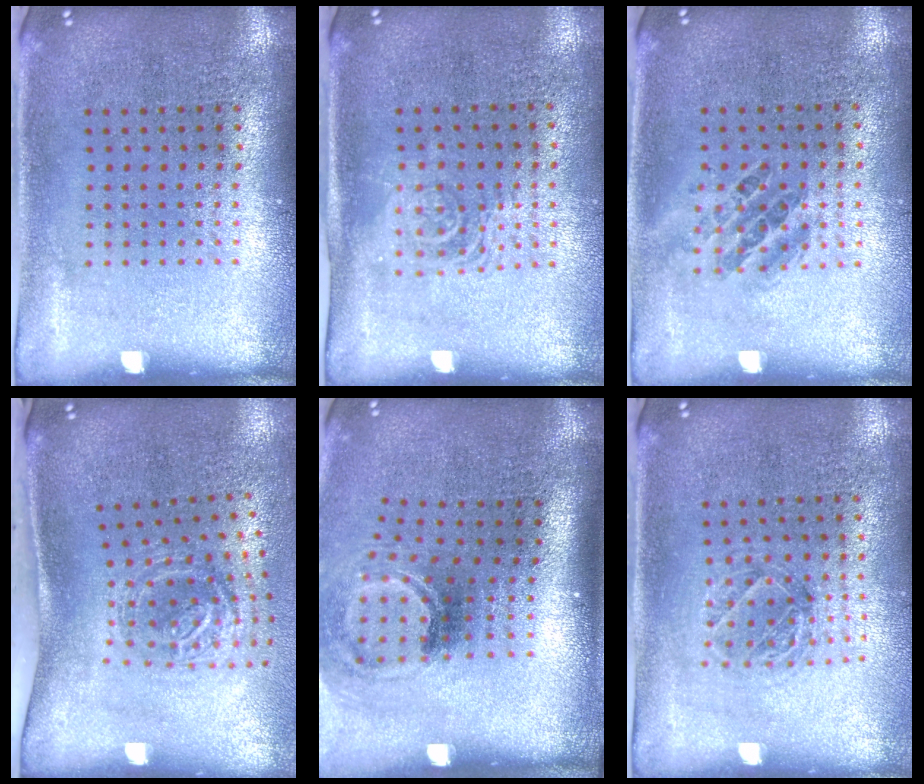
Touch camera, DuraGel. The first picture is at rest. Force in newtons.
{"total": 1.6, "press": 1.4, "slide": 0.7}
{"total": 1.0, "press": 0.9, "slide": 0.3}
{"total": 1.7, "press": 1.2, "slide": 1.3}
{"total": 2.0, "press": 1.3, "slide": 1.6}
{"total": 1.1, "press": 1.1, "slide": 0.2}